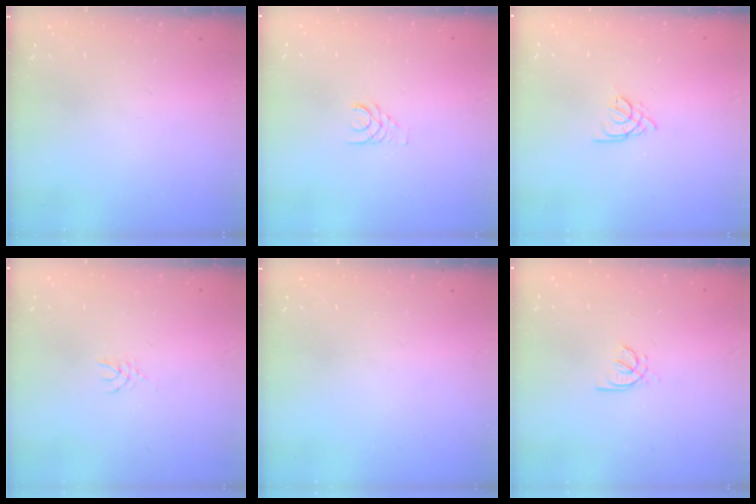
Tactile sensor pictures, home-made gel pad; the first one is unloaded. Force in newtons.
{"total": 1.7, "press": 1.7, "slide": 0.2}
{"total": 2.7, "press": 2.6, "slide": 0.5}
{"total": 2.5, "press": 2.4, "slide": 0.4}
{"total": 0.0}
{"total": 1.4, "press": 1.3, "slide": 0.4}